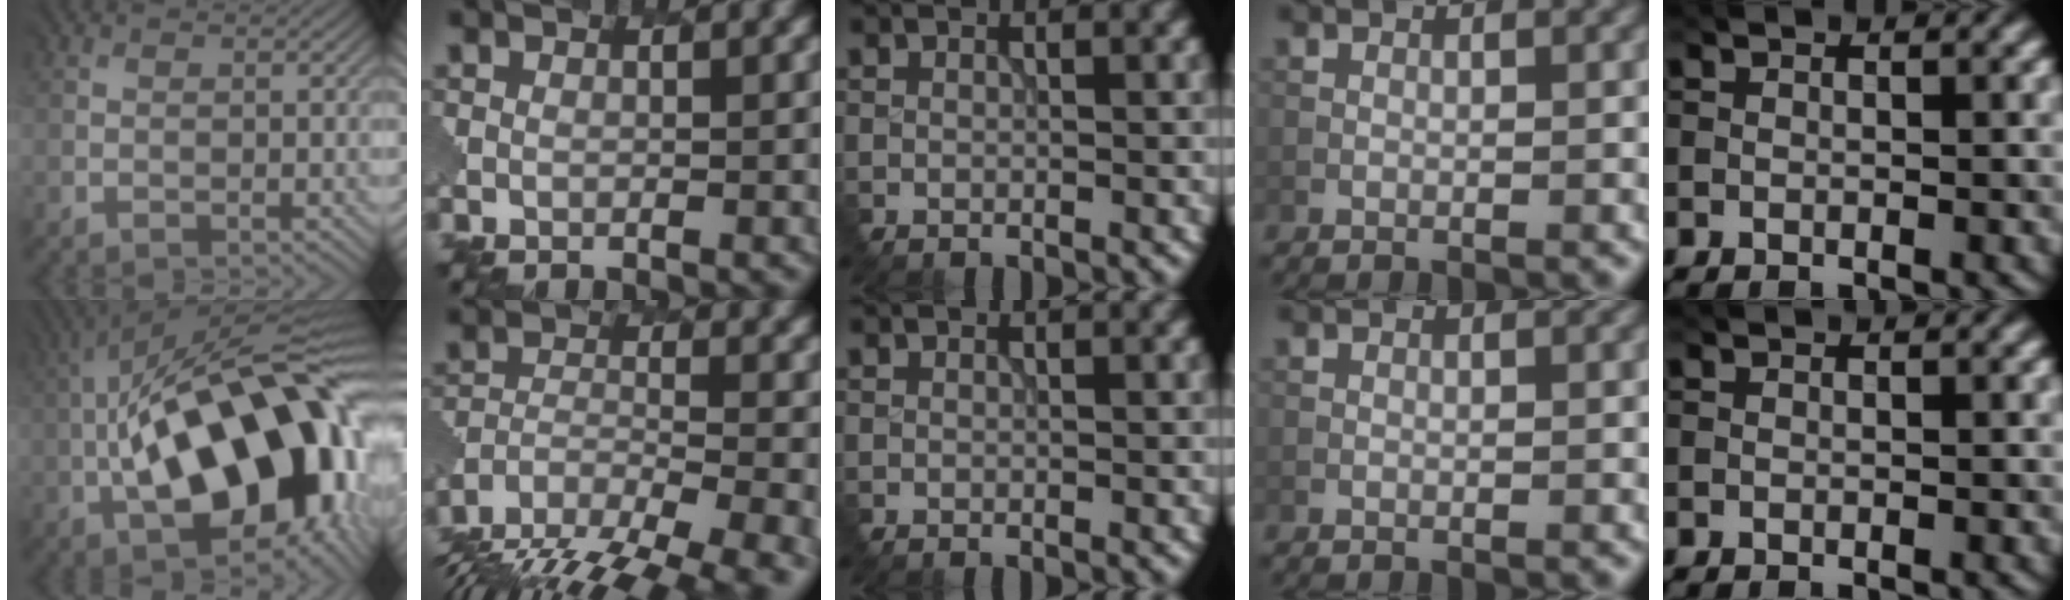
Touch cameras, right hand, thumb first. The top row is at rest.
{"thumb": {"total": 20.8, "force": [-4.1, 9.5, 18.1], "torque": [-0.293, 0.011, -0.067]}, "index": {"total": 14.3, "force": [-11.7, 5.0, 6.5], "torque": [-0.130, -0.022, -0.156]}}